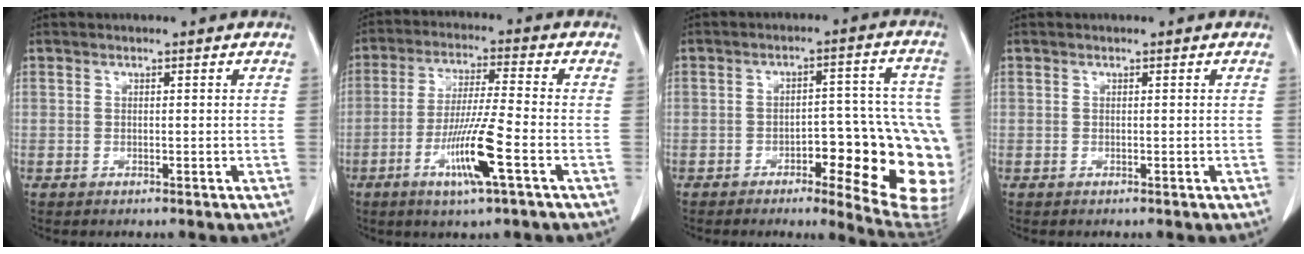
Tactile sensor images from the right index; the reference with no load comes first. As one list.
[{"total": 10.3, "force": [-4.0, -0.3, 9.4], "torque": [-0.181, -0.016, -0.076]}, {"total": 17.6, "force": [-5.1, 4.6, 16.2], "torque": [-0.118, 0.027, -0.044]}, {"total": 0.0}]